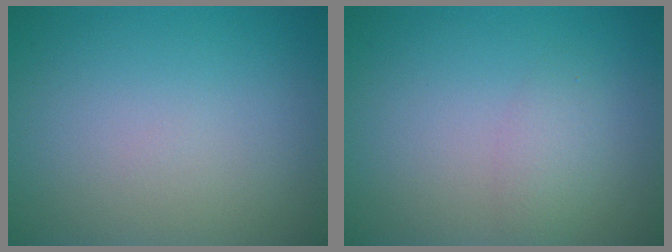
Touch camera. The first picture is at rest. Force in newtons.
{"total": 1.6, "press": 1.6, "slide": 0.1}